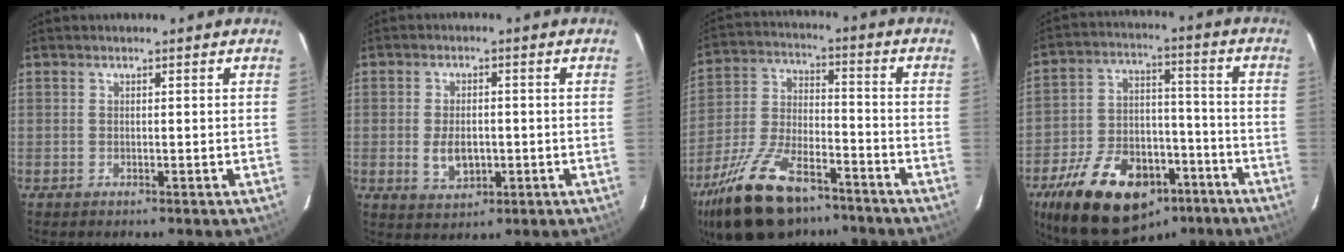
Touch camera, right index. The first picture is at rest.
{"total": 6.0, "force": [-1.2, 3.7, 4.6], "torque": [-0.091, -0.006, -0.014]}
{"total": 21.2, "force": [-14.9, 9.1, 12.0], "torque": [-0.249, -0.013, -0.254]}
{"total": 23.1, "force": [-14.1, 12.8, 13.1], "torque": [-0.264, 0.013, -0.210]}